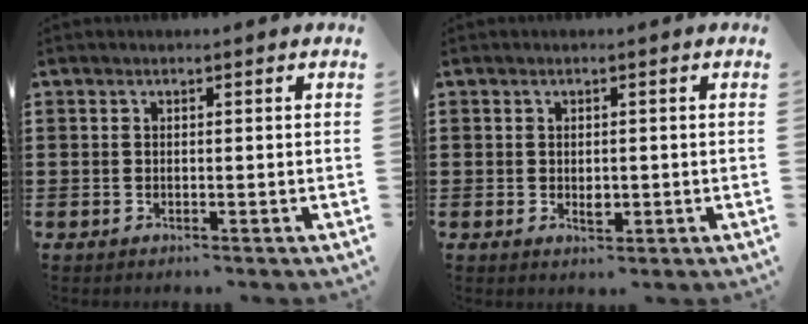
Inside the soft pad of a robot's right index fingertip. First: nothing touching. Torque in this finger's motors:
{"motor_torque": [0.69, 0.17, 0.03, 0.06]}